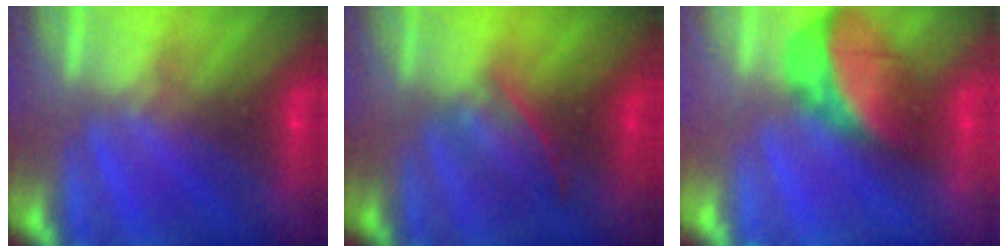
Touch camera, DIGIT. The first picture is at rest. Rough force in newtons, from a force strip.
{"total": 3.6}
{"total": 2.9}